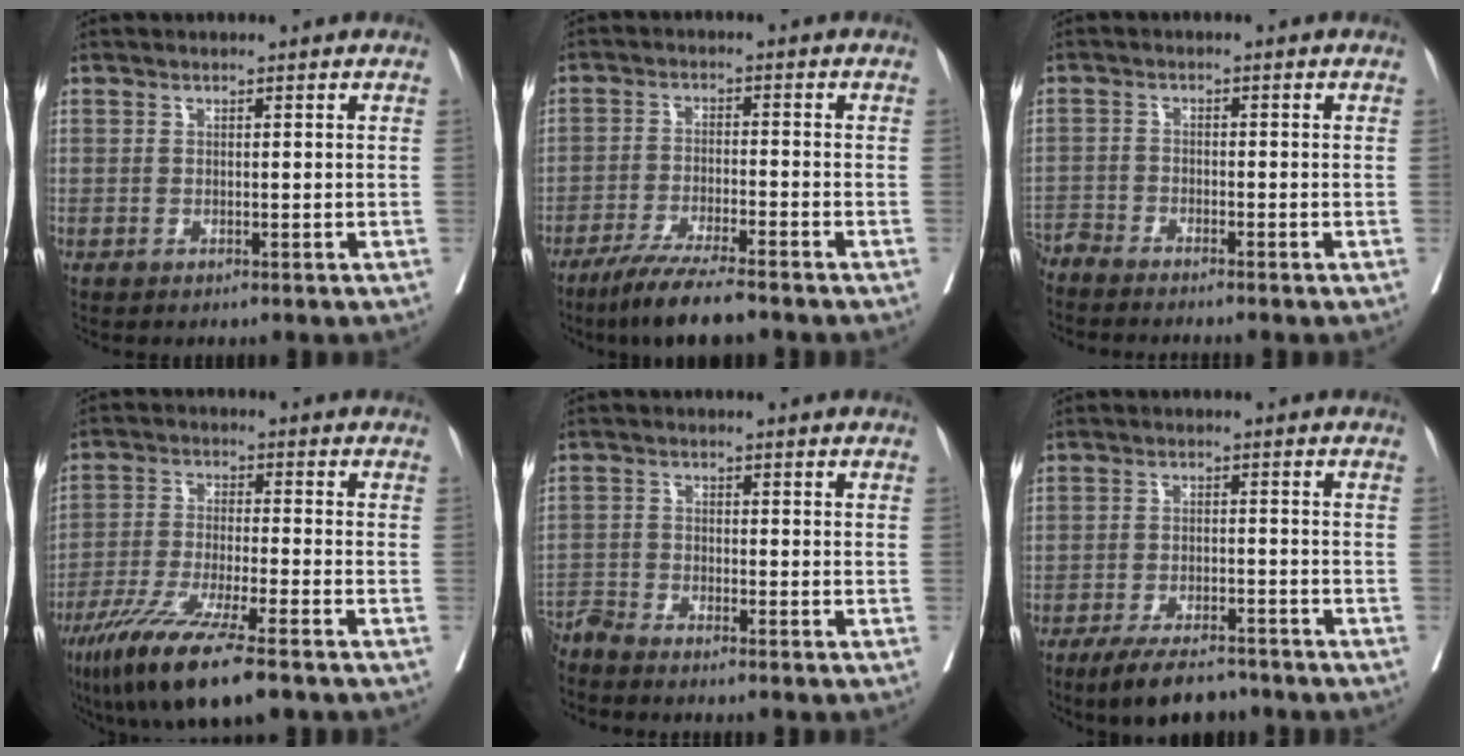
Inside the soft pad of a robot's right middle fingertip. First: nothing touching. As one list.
[{"total": 8.2, "force": [-6.6, 0.2, 5.0], "torque": [-0.083, -0.023, -0.115]}, {"total": 6.7, "force": [-6.4, -0.5, 1.9], "torque": [-0.017, -0.011, -0.111]}, {"total": 12.7, "force": [-8.4, 0.7, 9.5], "torque": [-0.174, -0.038, -0.147]}, {"total": 4.2, "force": [-4.1, -0.9, 0.6], "torque": [-0.009, -0.012, -0.079]}, {"total": 7.9, "force": [-6.6, 2.1, 3.9], "torque": [-0.062, -0.012, -0.110]}]